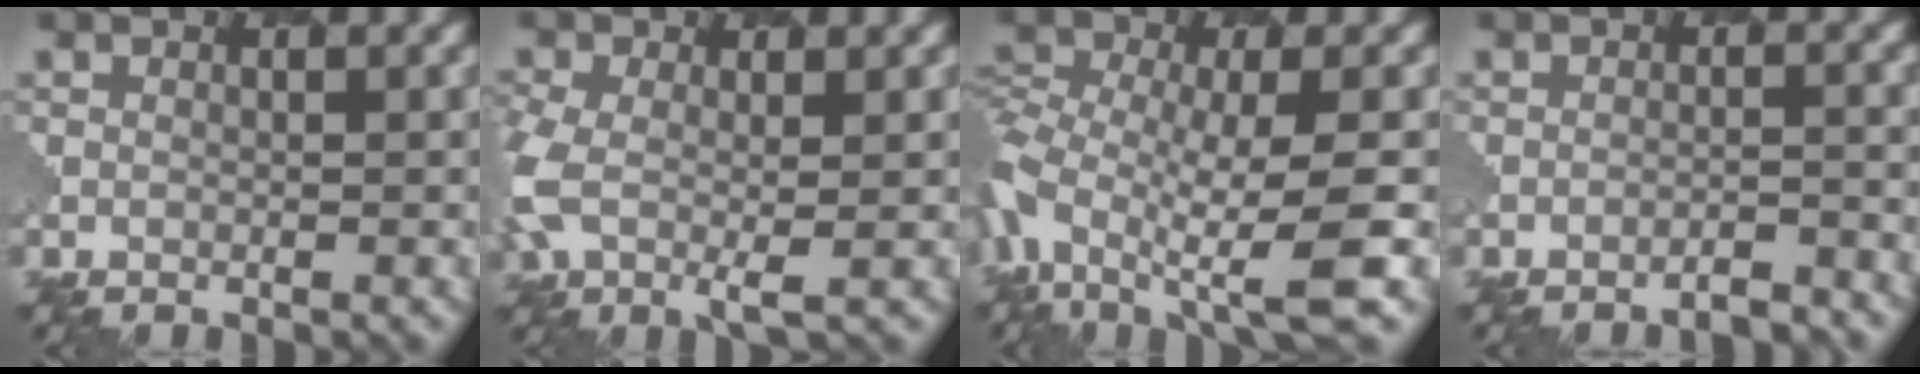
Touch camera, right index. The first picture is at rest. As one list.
[{"total": 4.9, "force": [-0.3, 2.8, 4.0], "torque": [-0.110, -0.007, -0.013]}, {"total": 9.3, "force": [-3.2, 4.0, 7.8], "torque": [-0.146, -0.015, -0.067]}, {"total": 2.5, "force": [-2.3, 0.1, 1.0], "torque": [-0.009, 0.008, -0.043]}]